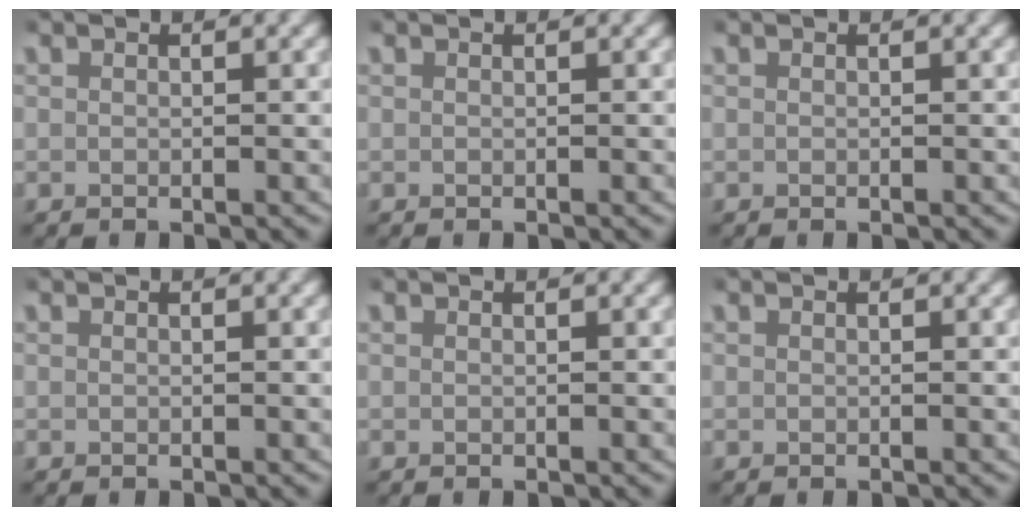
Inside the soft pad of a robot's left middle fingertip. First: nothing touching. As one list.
[{"total": 0.0}, {"total": 0.0}, {"total": 0.0}, {"total": 0.0}, {"total": 0.0}]